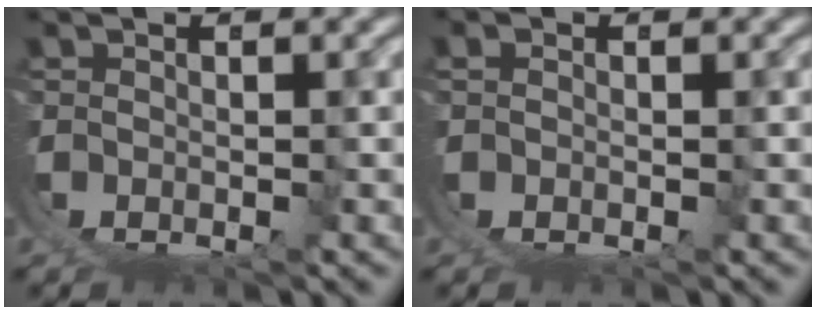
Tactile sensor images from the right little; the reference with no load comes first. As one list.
[{"total": 0.8, "force": [-0.5, 0.6, -0.1], "torque": [0.002, -0.001, -0.012]}]